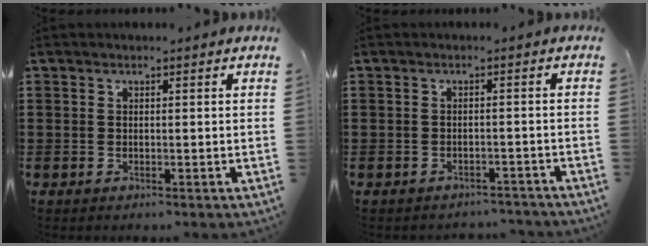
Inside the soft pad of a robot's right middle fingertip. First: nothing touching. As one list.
[{"total": 1.7, "force": [-1.6, 0.2, 0.0], "torque": [-0.008, -0.001, -0.035]}]